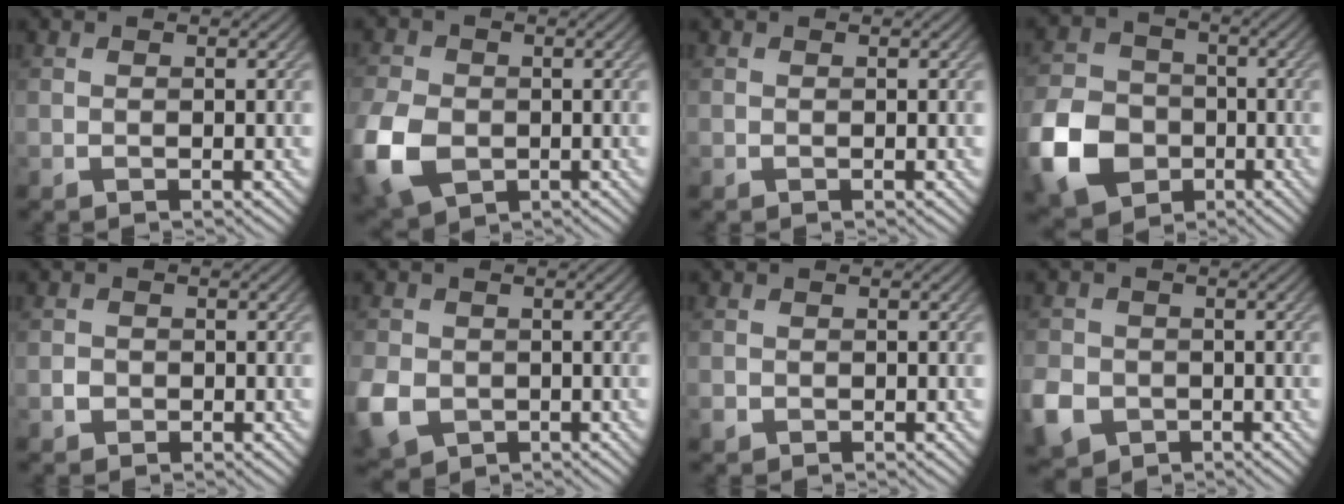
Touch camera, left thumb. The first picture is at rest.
{"total": 9.6, "force": [-2.7, 7.0, 6.1], "torque": [-0.181, -0.023, -0.058]}
{"total": 0.0}
{"total": 11.1, "force": [-4.3, 8.6, 5.5], "torque": [-0.147, -0.024, -0.100]}
{"total": 1.3, "force": [-0.5, 1.2, 0.3], "torque": [-0.004, -0.002, -0.012]}
{"total": 6.4, "force": [-1.9, 5.2, 3.2], "torque": [-0.100, -0.021, -0.041]}
{"total": 1.2, "force": [-0.6, 1.0, 0.3], "torque": [-0.008, -0.008, -0.014]}
{"total": 6.2, "force": [-2.6, 5.0, 2.6], "torque": [-0.077, -0.020, -0.057]}